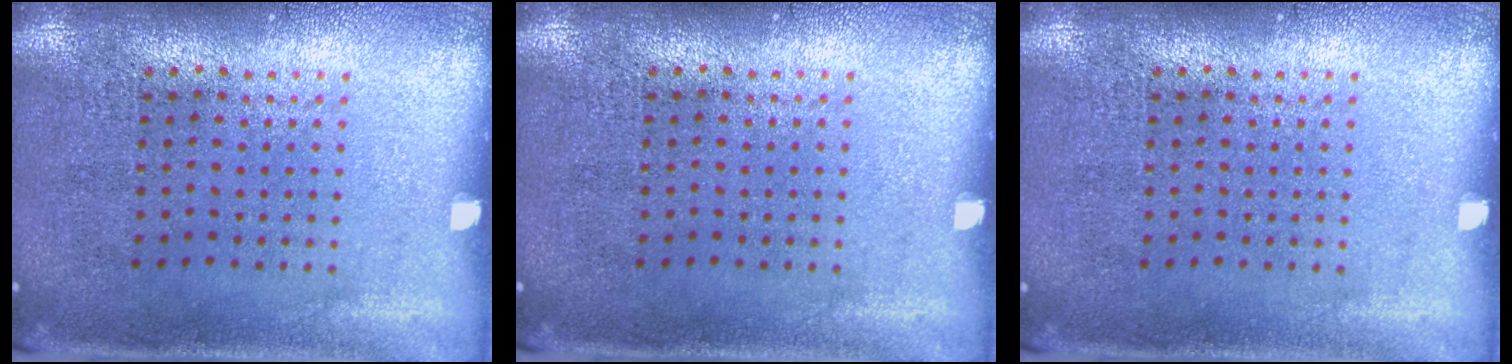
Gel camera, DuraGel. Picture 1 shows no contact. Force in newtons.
{"total": 0.0}
{"total": 0.0}